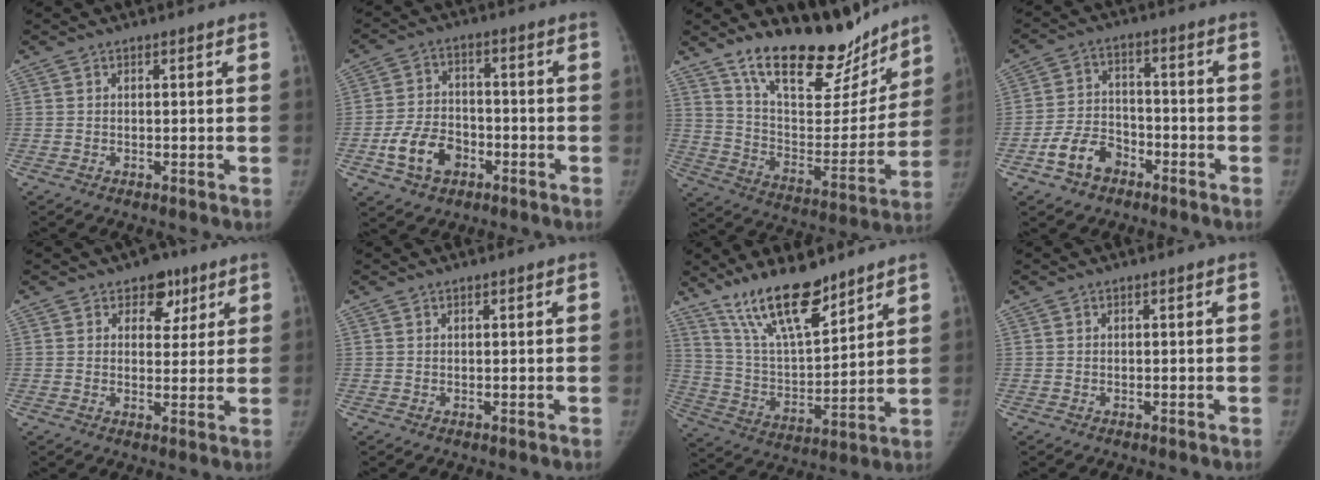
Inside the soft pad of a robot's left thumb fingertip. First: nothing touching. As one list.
[{"total": 9.4, "force": [-4.0, 6.7, 5.3], "torque": [-0.083, 0.023, -0.070]}, {"total": 23.1, "force": [18.0, 8.9, 11.4], "torque": [-0.120, -0.102, 0.290]}, {"total": 8.3, "force": [-4.7, 5.7, 3.8], "torque": [-0.057, 0.034, -0.084]}, {"total": 5.8, "force": [3.3, 4.1, 2.4], "torque": [0.007, -0.012, 0.043]}, {"total": 0.0}, {"total": 15.8, "force": [12.0, 4.6, 9.2], "torque": [-0.136, -0.071, 0.229]}, {"total": 0.0}]